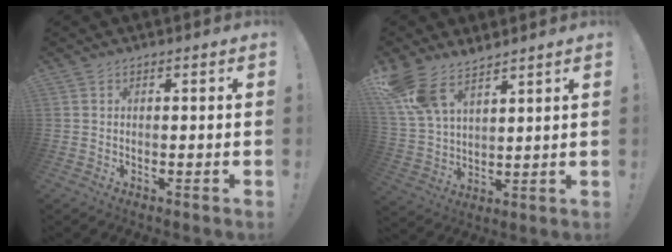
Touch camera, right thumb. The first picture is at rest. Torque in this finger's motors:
{"motor_torque": [0.56, 0.63, 0.33, 0.32, 0.21]}